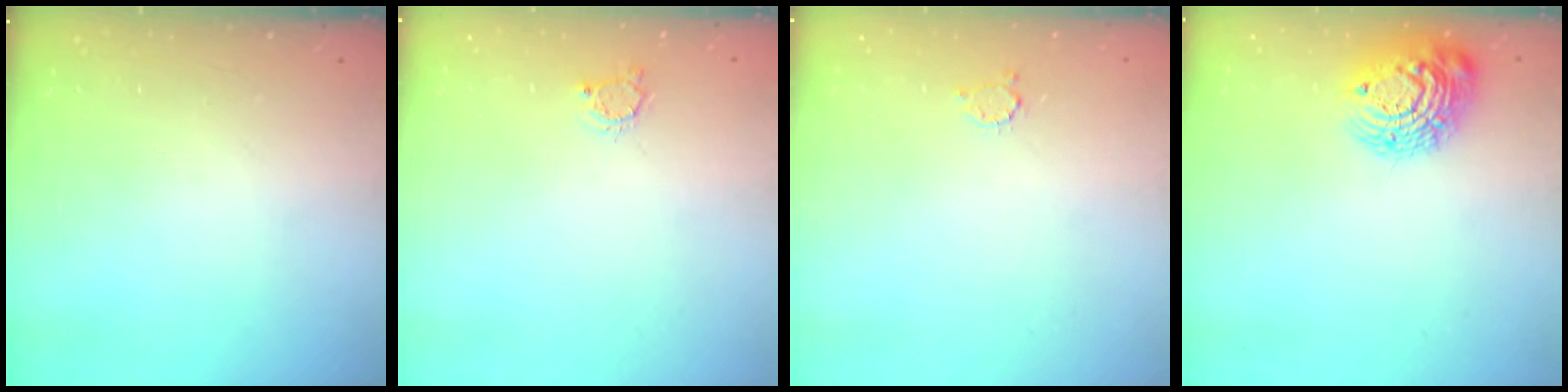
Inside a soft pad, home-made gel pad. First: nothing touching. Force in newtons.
{"total": 3.1, "press": 3.1, "slide": 0.4}
{"total": 2.7, "press": 2.7, "slide": 0.3}
{"total": 13.4, "press": 13.4, "slide": 0.9}